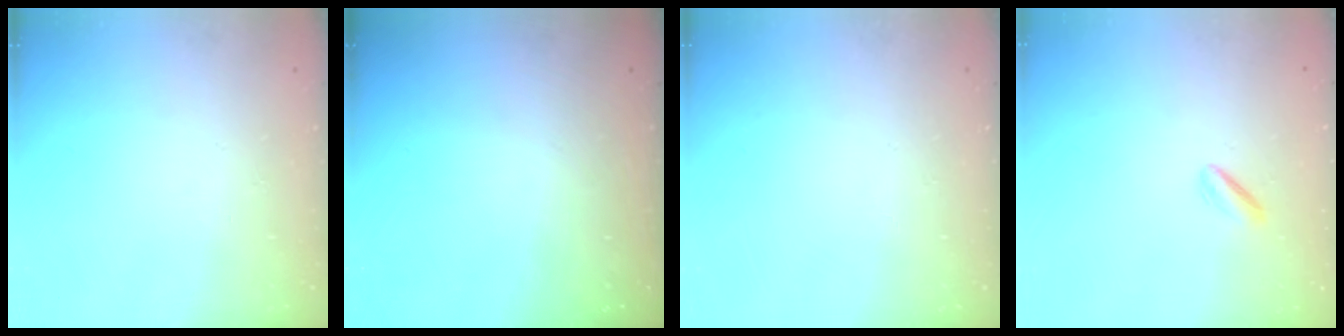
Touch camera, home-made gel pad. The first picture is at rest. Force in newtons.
{"total": 0.0}
{"total": 0.0}
{"total": 1.1, "press": 0.7, "slide": 0.8}